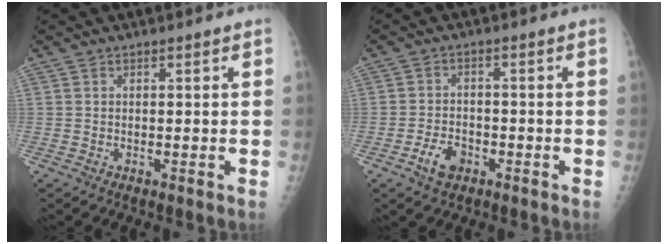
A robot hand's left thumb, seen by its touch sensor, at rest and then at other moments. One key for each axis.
{"total": 4.6, "fx": -2.3, "fy": 3.0, "fz": 2.6, "tx": -0.039, "ty": 0.013, "tz": -0.039}